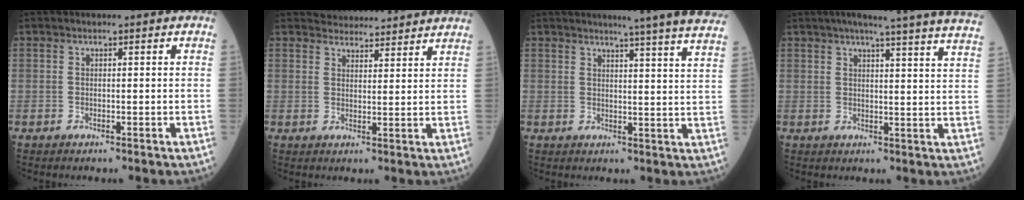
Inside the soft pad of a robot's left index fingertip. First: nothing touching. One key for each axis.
{"total": 8.5, "fx": 8.3, "fy": 0.8, "fz": 1.4, "tx": -0.020, "ty": 0.017, "tz": 0.103}
{"total": 16.8, "fx": 15.1, "fy": -2.0, "fz": 7.1, "tx": -0.101, "ty": -0.070, "tz": 0.161}
{"total": 23.8, "fx": 21.1, "fy": -0.6, "fz": 10.8, "tx": -0.157, "ty": -0.038, "tz": 0.245}